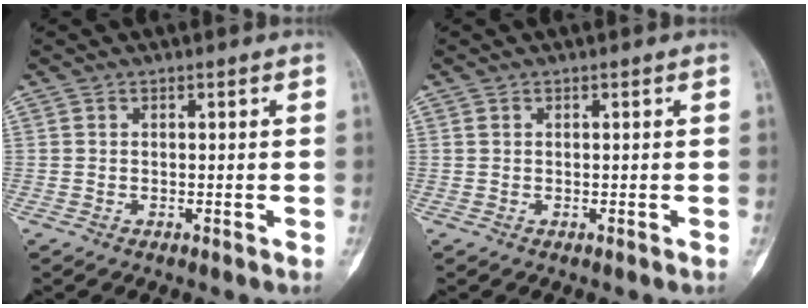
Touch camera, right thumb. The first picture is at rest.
{"total": 0.0}